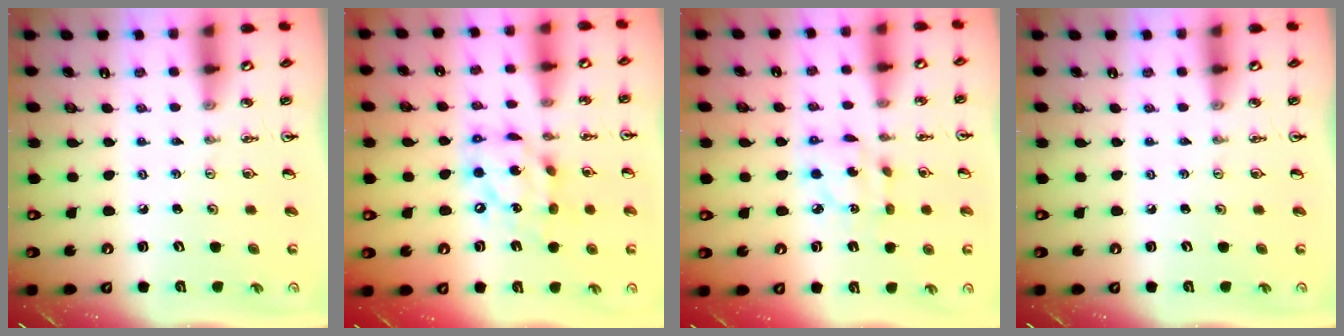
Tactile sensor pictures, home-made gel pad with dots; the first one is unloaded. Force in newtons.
{"total": 14.3, "press": 14.2, "slide": 1.3}
{"total": 6.1, "press": 6.1, "slide": 0.2}
{"total": 0.0}